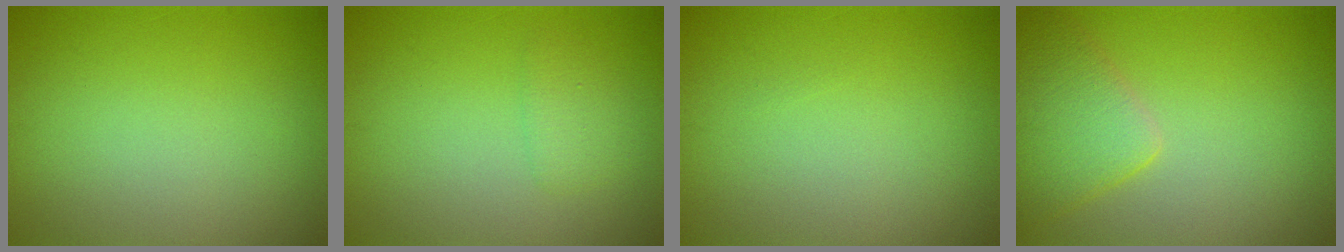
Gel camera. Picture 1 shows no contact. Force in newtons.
{"total": 1.4, "press": 1.4, "slide": 0.1}
{"total": 0.0}
{"total": 3.9, "press": 3.9, "slide": 0.4}